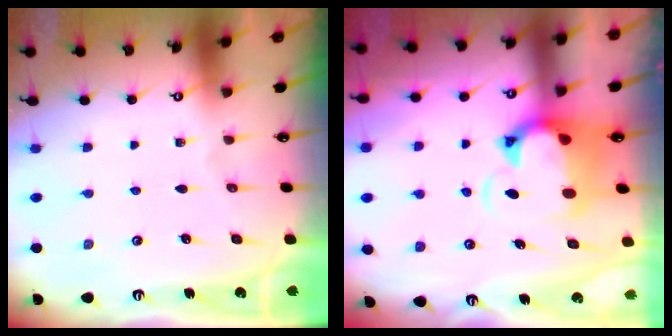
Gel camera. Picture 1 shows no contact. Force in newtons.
{"total": 4.2, "press": 3.9, "slide": 1.6}